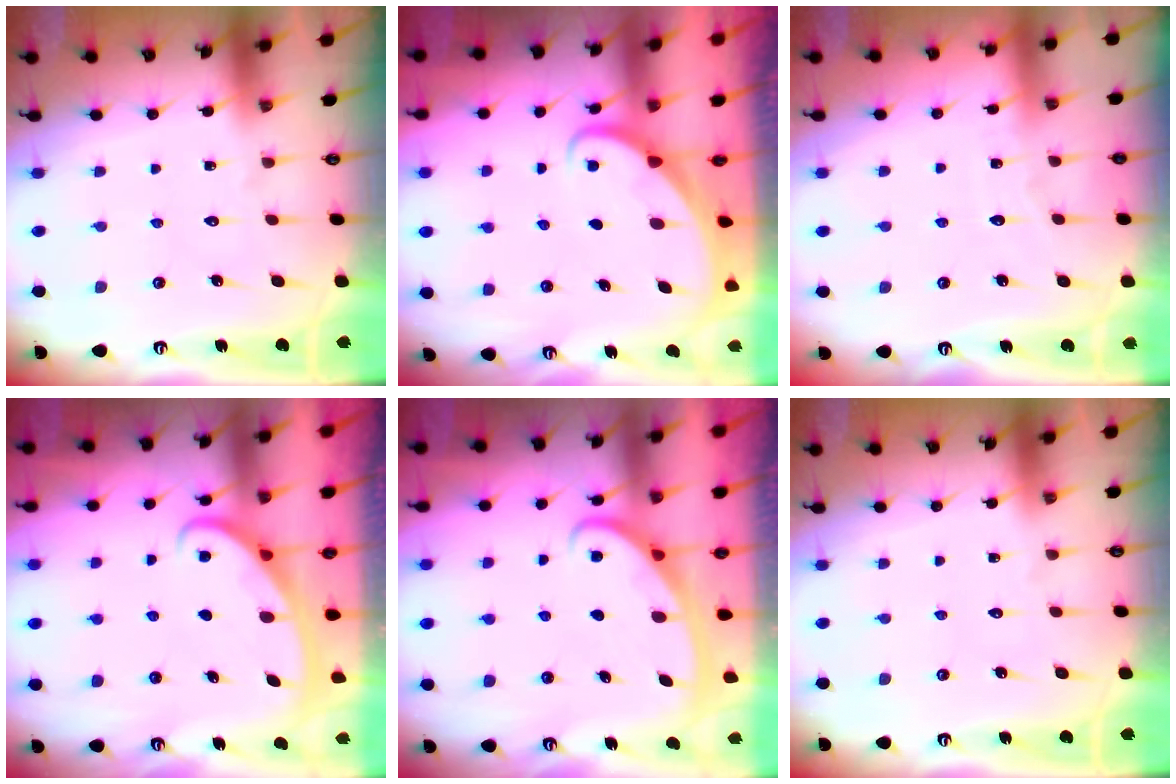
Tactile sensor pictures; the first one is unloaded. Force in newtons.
{"total": 2.0, "press": 2.0, "slide": 0.3}
{"total": 3.9, "press": 3.8, "slide": 0.5}
{"total": 2.8, "press": 2.8, "slide": 0.4}
{"total": 2.9, "press": 2.8, "slide": 0.4}
{"total": 0.0}